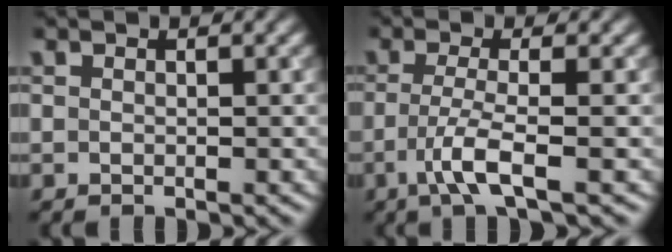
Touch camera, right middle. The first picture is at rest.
{"total": 3.6, "force": [-1.3, 0.7, 3.3], "torque": [-0.065, -0.003, -0.034]}